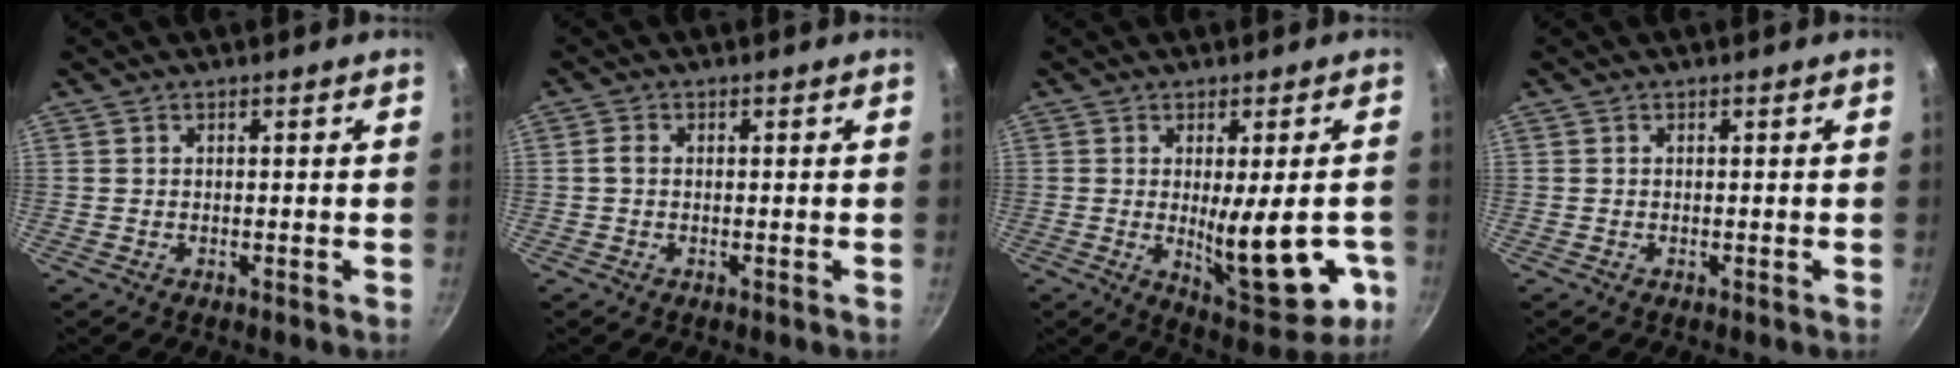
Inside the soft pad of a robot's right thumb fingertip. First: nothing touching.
{"total": 1.4, "force": [-0.1, 0.9, 1.0], "torque": [-0.018, 0.000, -0.003]}
{"total": 13.6, "force": [-2.5, 4.7, 12.5], "torque": [-0.149, -0.019, -0.019]}
{"total": 0.0}